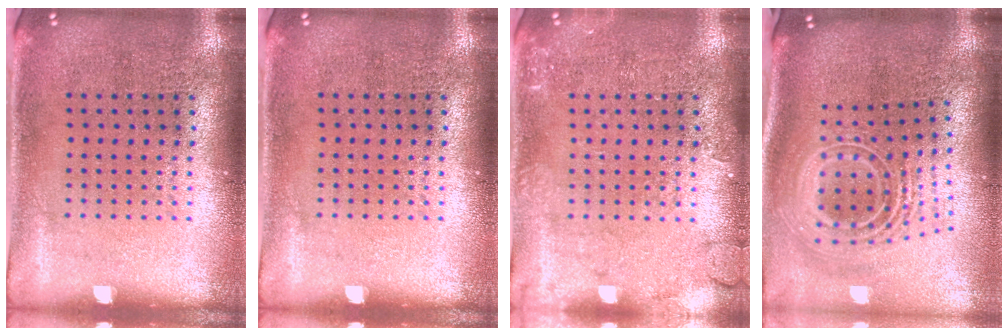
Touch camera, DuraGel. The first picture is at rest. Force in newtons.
{"total": 0.0}
{"total": 2.0, "press": 2.0, "slide": 0.4}
{"total": 2.7, "press": 1.8, "slide": 2.0}